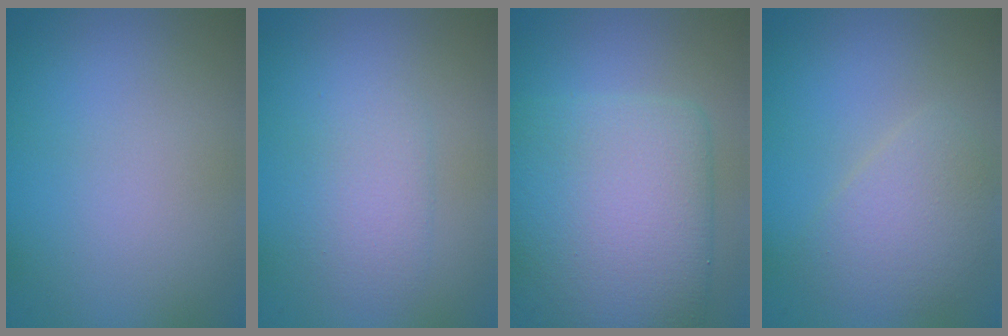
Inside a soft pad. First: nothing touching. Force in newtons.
{"total": 2.3, "press": 2.2, "slide": 0.1}
{"total": 9.6, "press": 9.6, "slide": 0.2}
{"total": 2.8, "press": 2.8, "slide": 0.0}